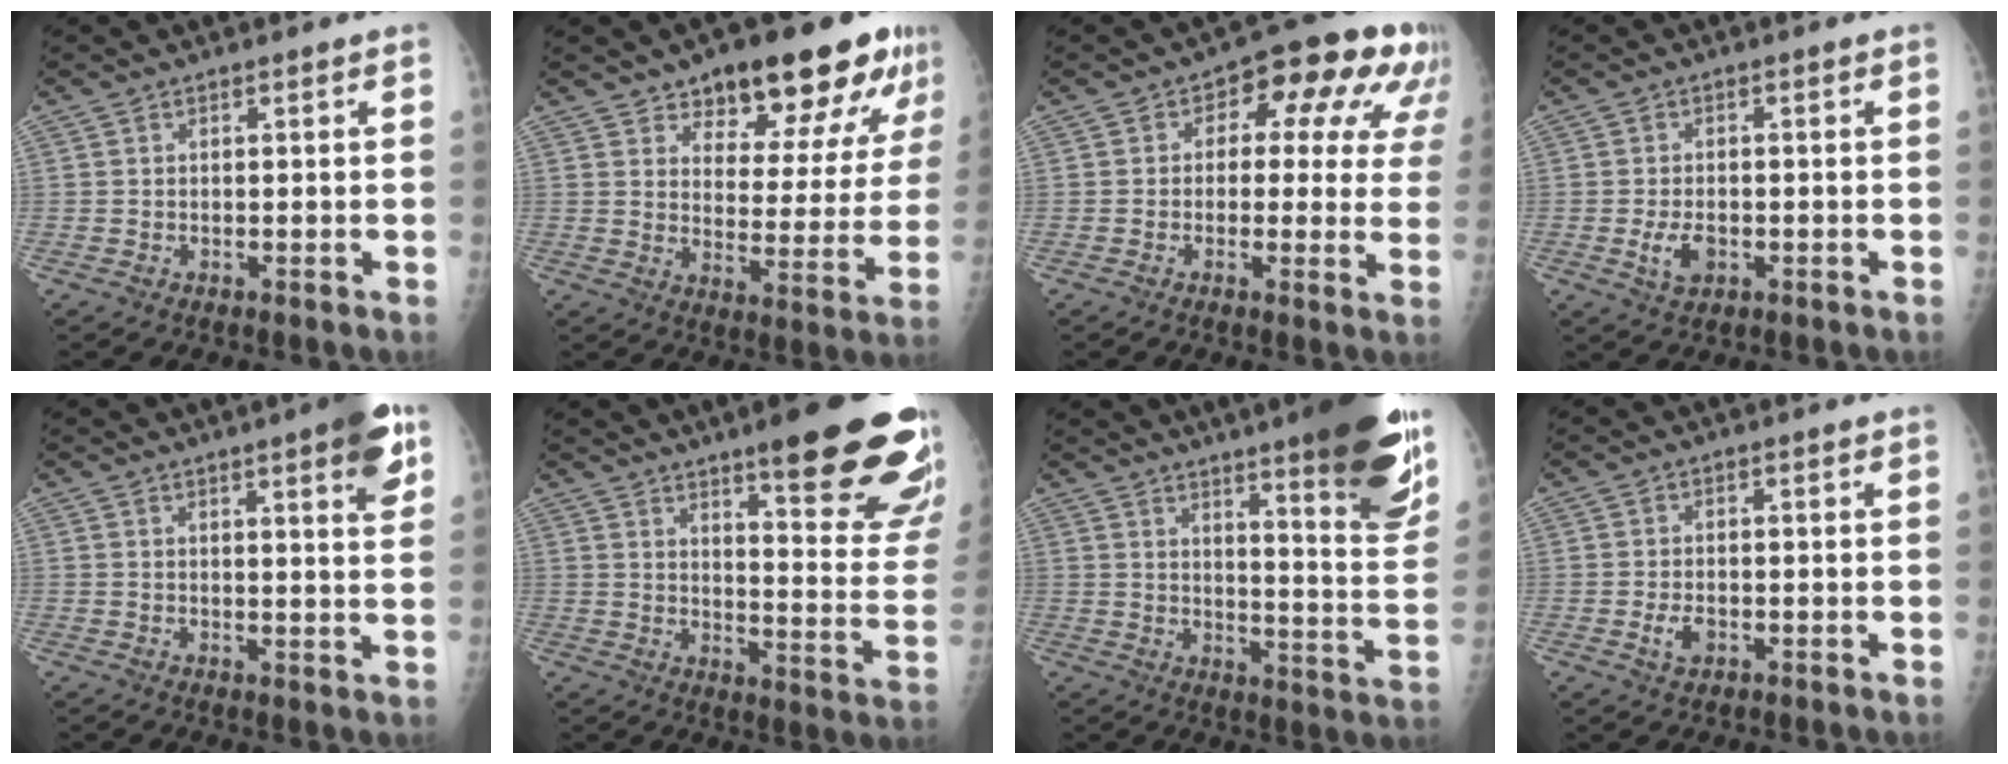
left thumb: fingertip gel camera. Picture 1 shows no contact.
{"total": 18.0, "force": [11.9, 7.3, 11.3], "torque": [-0.104, -0.050, 0.172]}
{"total": 14.0, "force": [5.3, 7.9, 10.3], "torque": [-0.066, 0.013, 0.051]}
{"total": 4.1, "force": [-1.1, 2.6, 2.9], "torque": [-0.050, -0.001, -0.014]}
{"total": 8.5, "force": [4.5, 1.6, 7.0], "torque": [-0.079, -0.015, 0.053]}
{"total": 24.7, "force": [15.8, 4.6, 18.3], "torque": [-0.200, -0.079, 0.212]}
{"total": 22.2, "force": [14.5, 3.1, 16.5], "torque": [-0.202, -0.077, 0.196]}
{"total": 2.7, "force": [-0.8, 1.8, 1.9], "torque": [-0.034, 0.000, -0.012]}